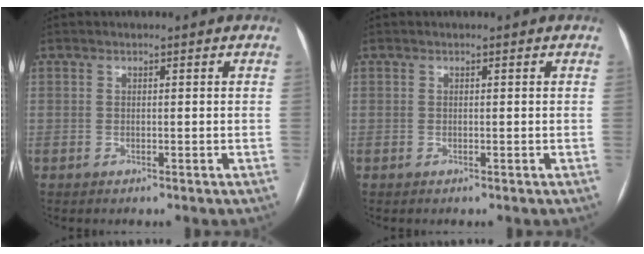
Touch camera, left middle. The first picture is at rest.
{"total": 0.0}